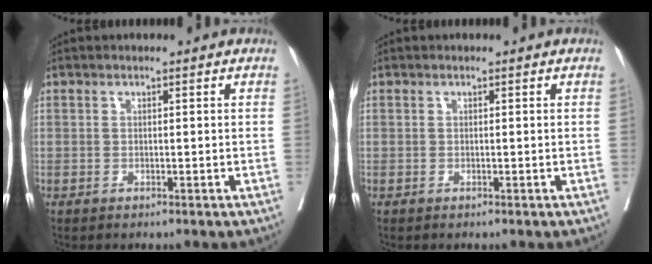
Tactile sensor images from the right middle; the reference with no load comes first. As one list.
[{"total": 0.0}]